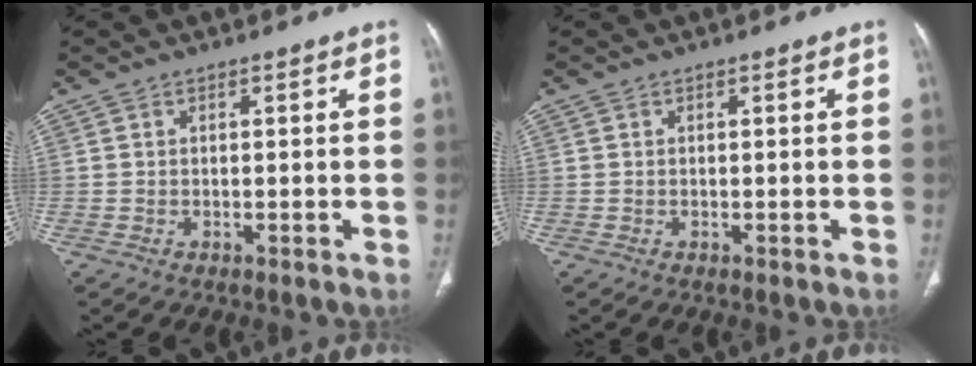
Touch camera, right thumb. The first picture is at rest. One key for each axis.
{"total": 0.0}